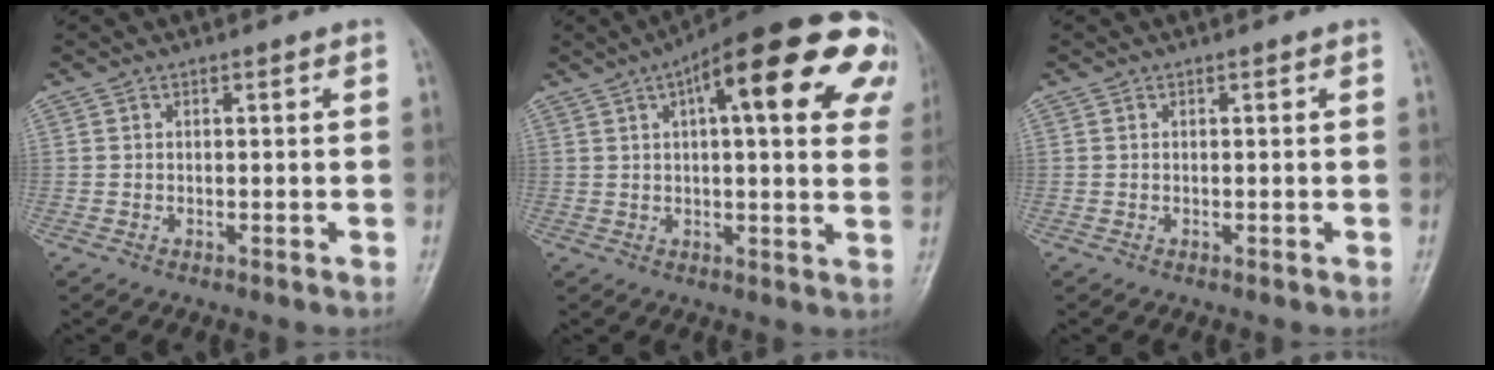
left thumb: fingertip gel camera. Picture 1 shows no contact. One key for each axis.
{"total": 25.4, "fx": 9.6, "fy": 8.1, "fz": 22.0, "tx": -0.260, "ty": 0.032, "tz": 0.124}
{"total": 0.0}